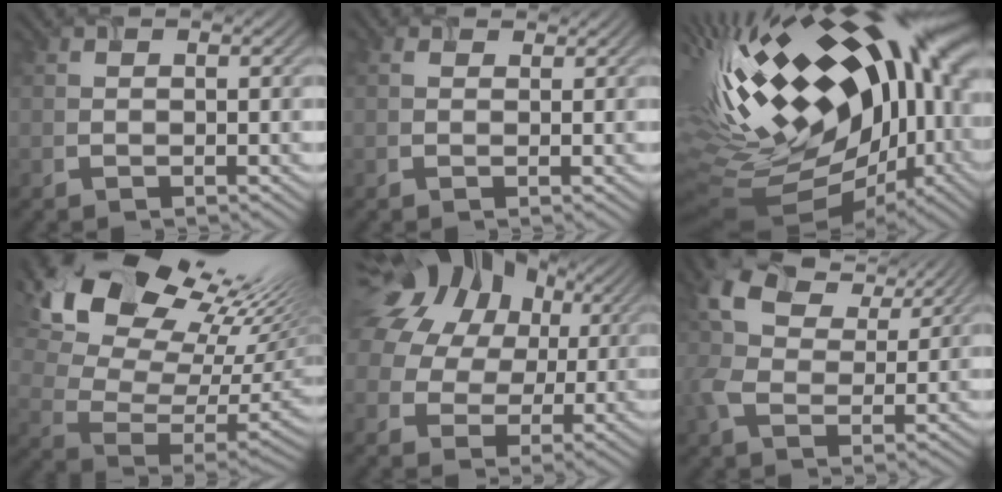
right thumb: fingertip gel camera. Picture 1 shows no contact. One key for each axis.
{"total": 0.7, "fx": 0.5, "fy": 0.2, "fz": -0.5, "tx": 0.002, "ty": -0.005, "tz": 0.012}
{"total": 21.0, "fx": 2.0, "fy": 10.4, "fz": 18.1, "tx": -0.336, "ty": -0.030, "tz": 0.032}
{"total": 19.0, "fx": 11.8, "fy": 9.8, "fz": 11.1, "tx": -0.204, "ty": 0.027, "tz": 0.198}
{"total": 18.9, "fx": 8.0, "fy": 14.4, "fz": 9.2, "tx": -0.236, "ty": 0.061, "tz": 0.143}
{"total": 8.0, "fx": 4.2, "fy": 5.0, "fz": 4.6, "tx": -0.124, "ty": 0.008, "tz": 0.084}